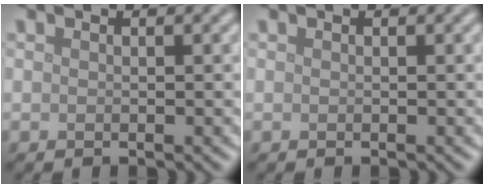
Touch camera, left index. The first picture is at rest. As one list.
[{"total": 0.0}]